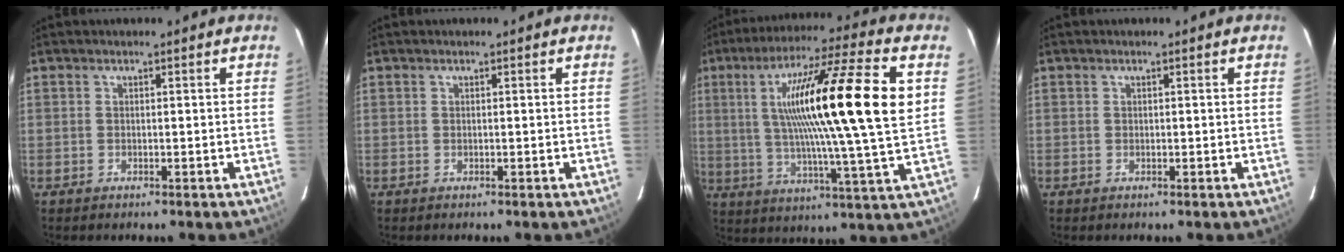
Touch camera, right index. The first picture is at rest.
{"total": 0.0}
{"total": 24.0, "force": [4.5, 0.5, 23.5], "torque": [-0.393, 0.014, 0.056]}
{"total": 0.0}